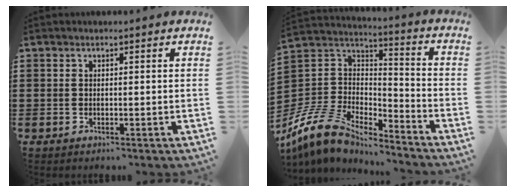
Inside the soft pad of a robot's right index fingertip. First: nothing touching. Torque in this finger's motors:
{"motor_torque": [-1.05, 1.09, 0.26, 0.13]}